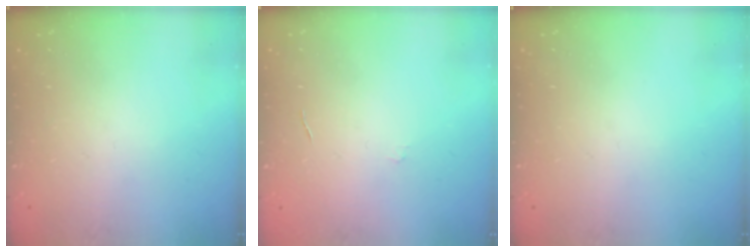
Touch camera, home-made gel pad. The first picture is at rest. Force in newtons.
{"total": 3.9, "press": 3.9, "slide": 0.2}
{"total": 0.0}